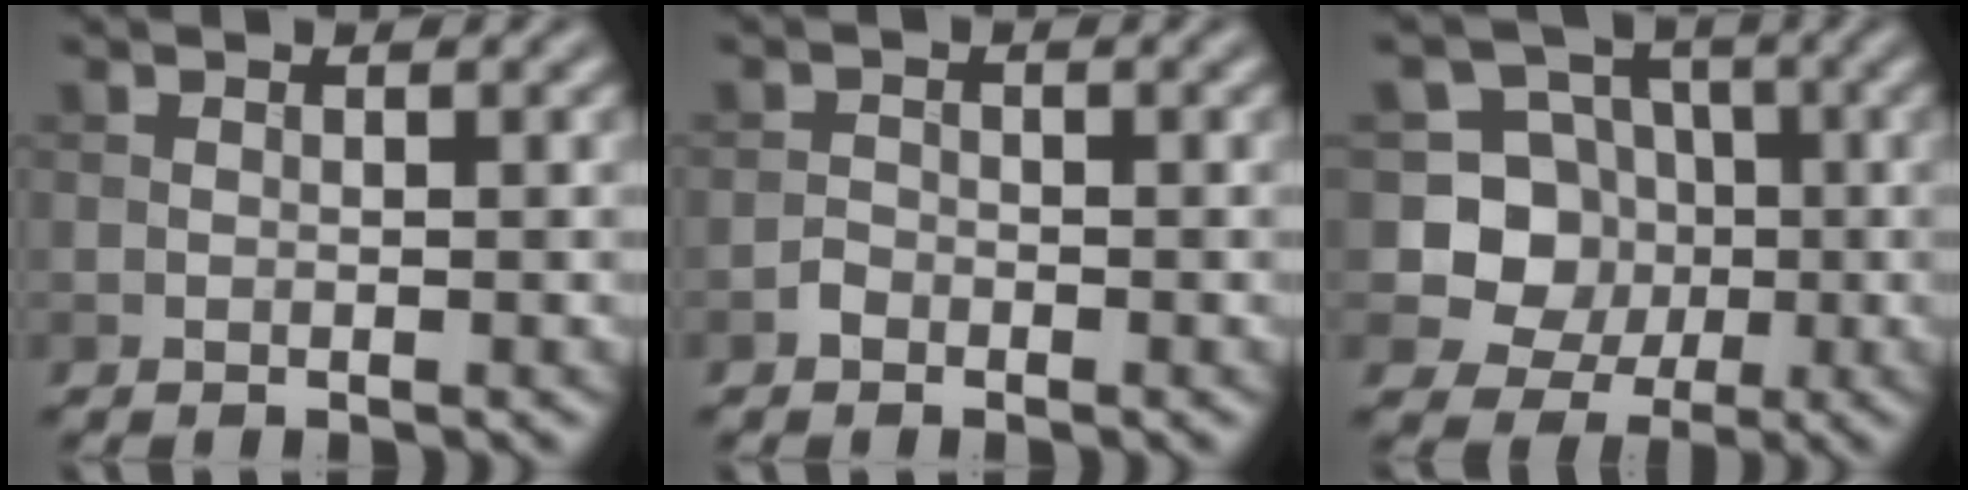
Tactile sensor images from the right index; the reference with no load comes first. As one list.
[{"total": 0.9, "force": [-0.6, 0.6, 0.2], "torque": [0.000, 0.002, -0.013]}, {"total": 5.8, "force": [-0.2, 5.6, 1.6], "torque": [-0.011, 0.002, -0.029]}]